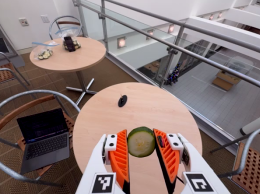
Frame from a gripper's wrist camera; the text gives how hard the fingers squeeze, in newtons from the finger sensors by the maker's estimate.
{"total": 7.7, "left": 8.1, "right": 7.3}